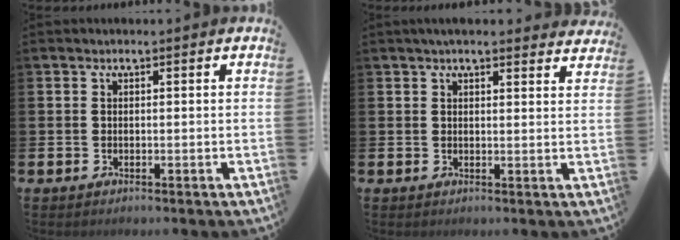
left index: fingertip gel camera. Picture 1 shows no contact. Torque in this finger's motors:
{"motor_torque": [1.02, -1.11, 0.55, 0.10]}